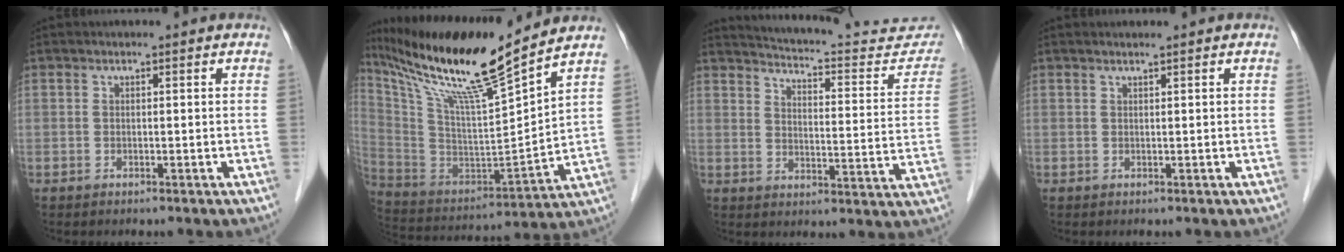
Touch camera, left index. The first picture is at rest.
{"total": 19.6, "force": [15.5, -0.4, 12.0], "torque": [-0.216, -0.007, 0.281]}
{"total": 22.4, "force": [21.0, 4.0, 6.5], "torque": [-0.077, -0.061, 0.248]}
{"total": 0.5, "force": [0.4, -0.1, 0.2], "torque": [-0.010, 0.001, 0.011]}